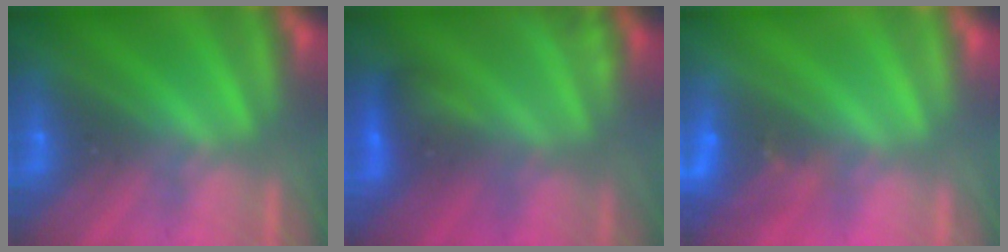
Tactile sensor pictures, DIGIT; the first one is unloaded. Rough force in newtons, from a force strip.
{"total": 3.4}
{"total": 2.7}